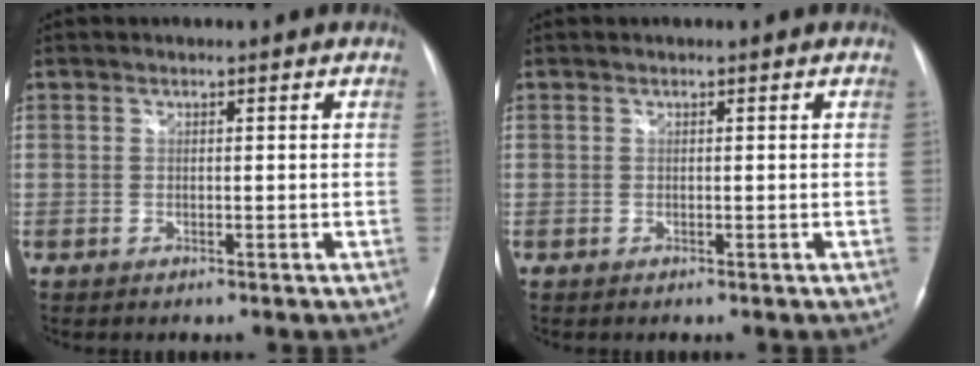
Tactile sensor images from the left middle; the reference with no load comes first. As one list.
[{"total": 0.0}]